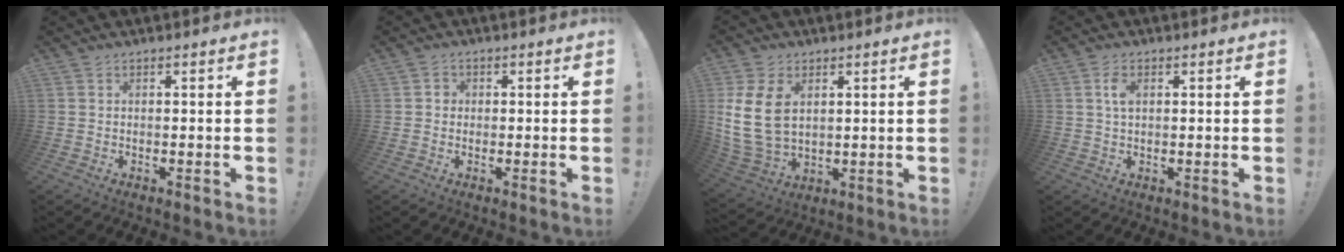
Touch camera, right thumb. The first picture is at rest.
{"total": 2.1, "force": [-0.4, 1.9, 0.8], "torque": [-0.011, 0.006, -0.009]}
{"total": 13.7, "force": [3.1, 9.6, 9.2], "torque": [-0.186, -0.015, 0.062]}
{"total": 3.6, "force": [1.1, 2.0, 2.8], "torque": [-0.048, 0.002, 0.016]}